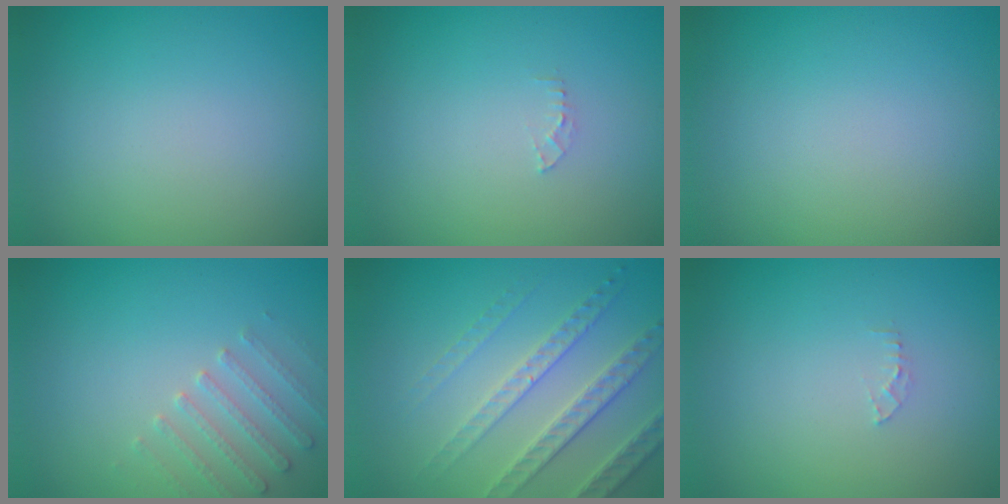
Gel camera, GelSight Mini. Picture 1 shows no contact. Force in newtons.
{"total": 0.7, "press": 0.7, "slide": 0.1}
{"total": 0.0}
{"total": 2.3, "press": 2.2, "slide": 0.6}
{"total": 3.9, "press": 3.9, "slide": 0.3}
{"total": 0.7, "press": 0.7, "slide": 0.1}